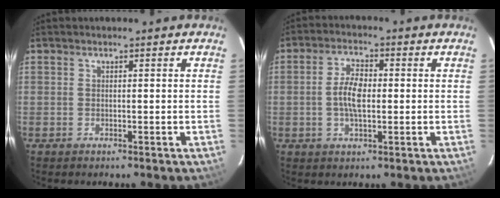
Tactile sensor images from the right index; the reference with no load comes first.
{"total": 5.7, "force": [-0.3, 2.6, 5.1], "torque": [-0.100, 0.006, -0.006]}